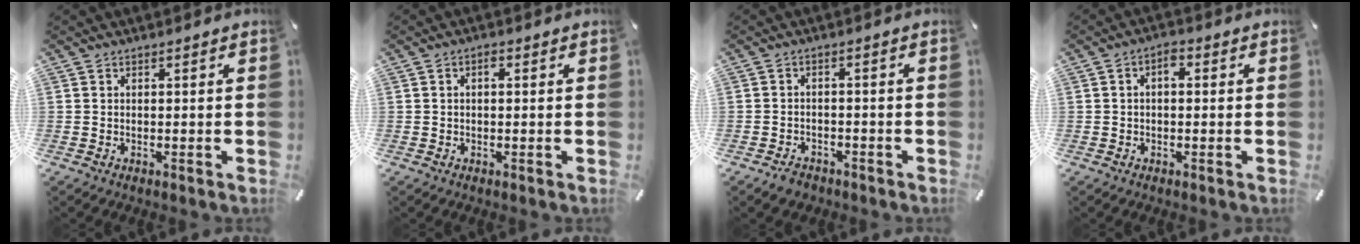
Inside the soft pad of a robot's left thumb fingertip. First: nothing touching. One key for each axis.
{"total": 1.3, "fx": 0.0, "fy": 0.7, "fz": 1.2, "tx": -0.023, "ty": 0.005, "tz": -0.001}
{"total": 2.7, "fx": -2.1, "fy": 1.5, "fz": 0.6, "tx": -0.009, "ty": 0.013, "tz": -0.043}
{"total": 2.7, "fx": 0.0, "fy": 1.5, "fz": 2.3, "tx": -0.046, "ty": 0.011, "tz": -0.003}